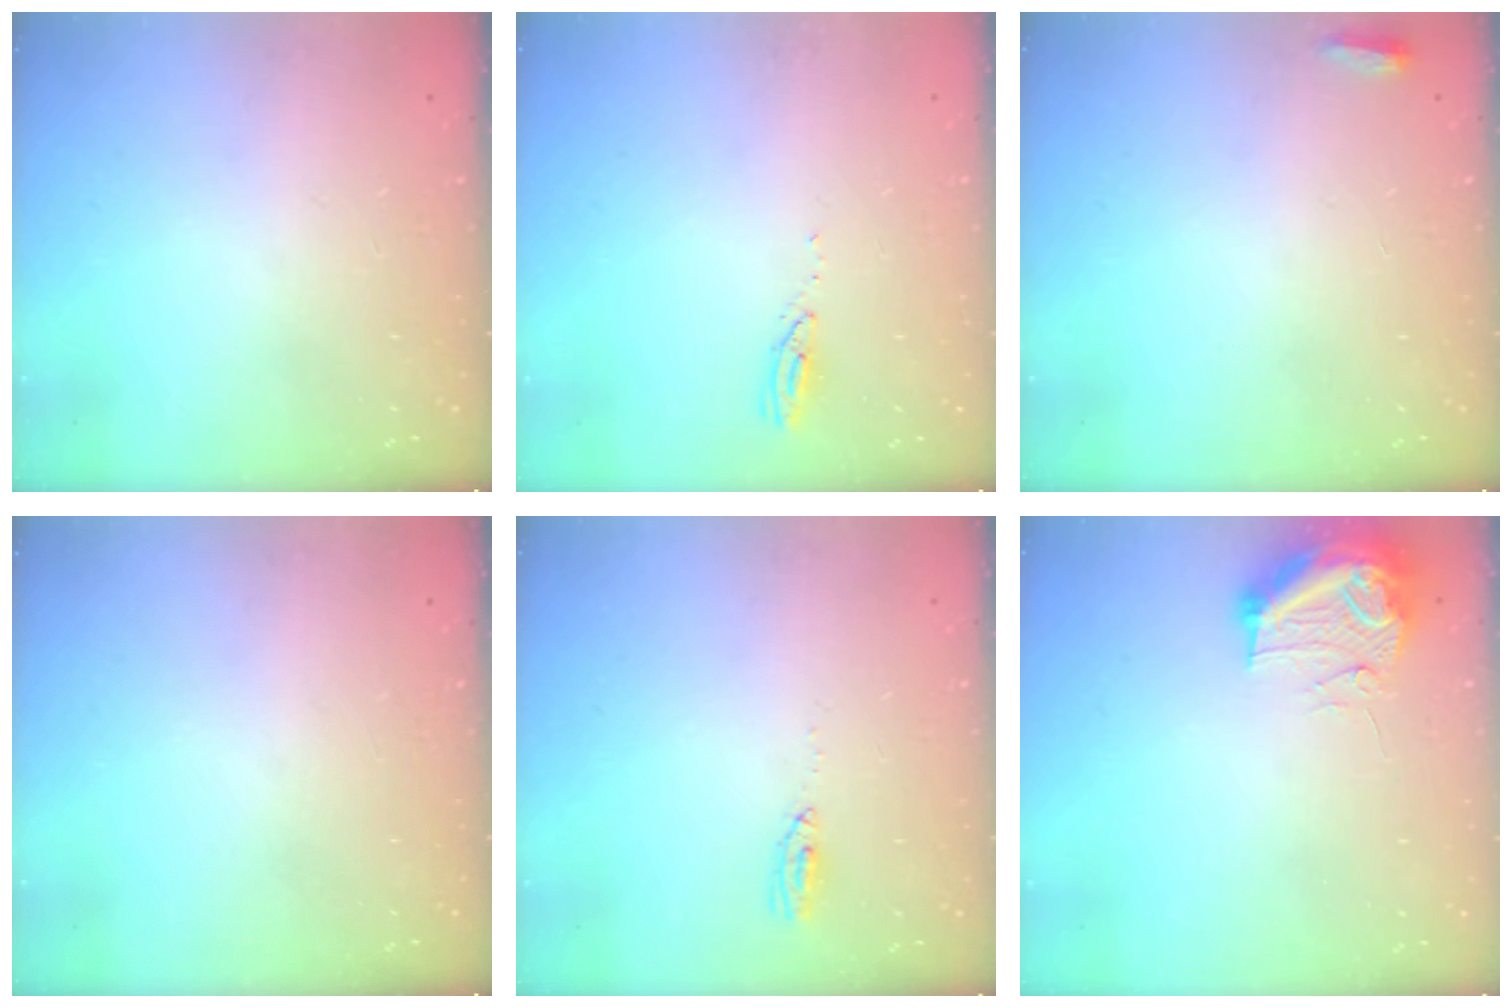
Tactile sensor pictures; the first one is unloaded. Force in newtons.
{"total": 2.9, "press": 2.9, "slide": 0.2}
{"total": 2.5, "press": 2.3, "slide": 1.0}
{"total": 0.0}
{"total": 3.8, "press": 3.4, "slide": 1.6}
{"total": 10.8, "press": 10.7, "slide": 1.2}